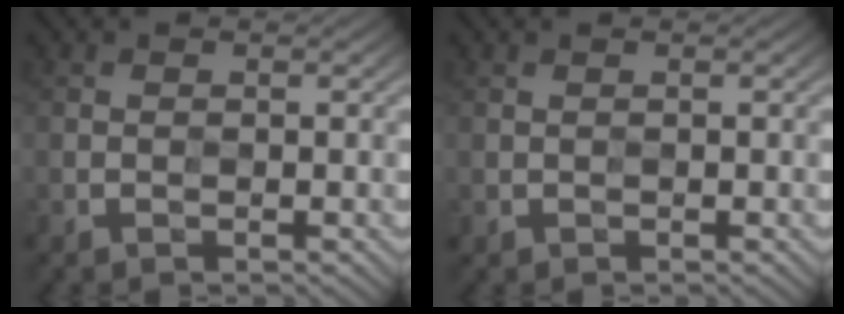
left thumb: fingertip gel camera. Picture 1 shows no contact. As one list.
[{"total": 0.0}]